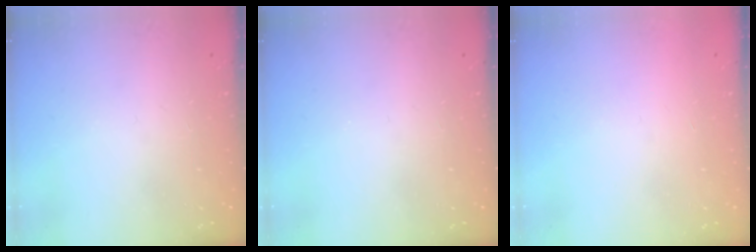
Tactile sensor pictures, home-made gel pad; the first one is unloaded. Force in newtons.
{"total": 0.0}
{"total": 1.5, "press": 1.5, "slide": 0.1}